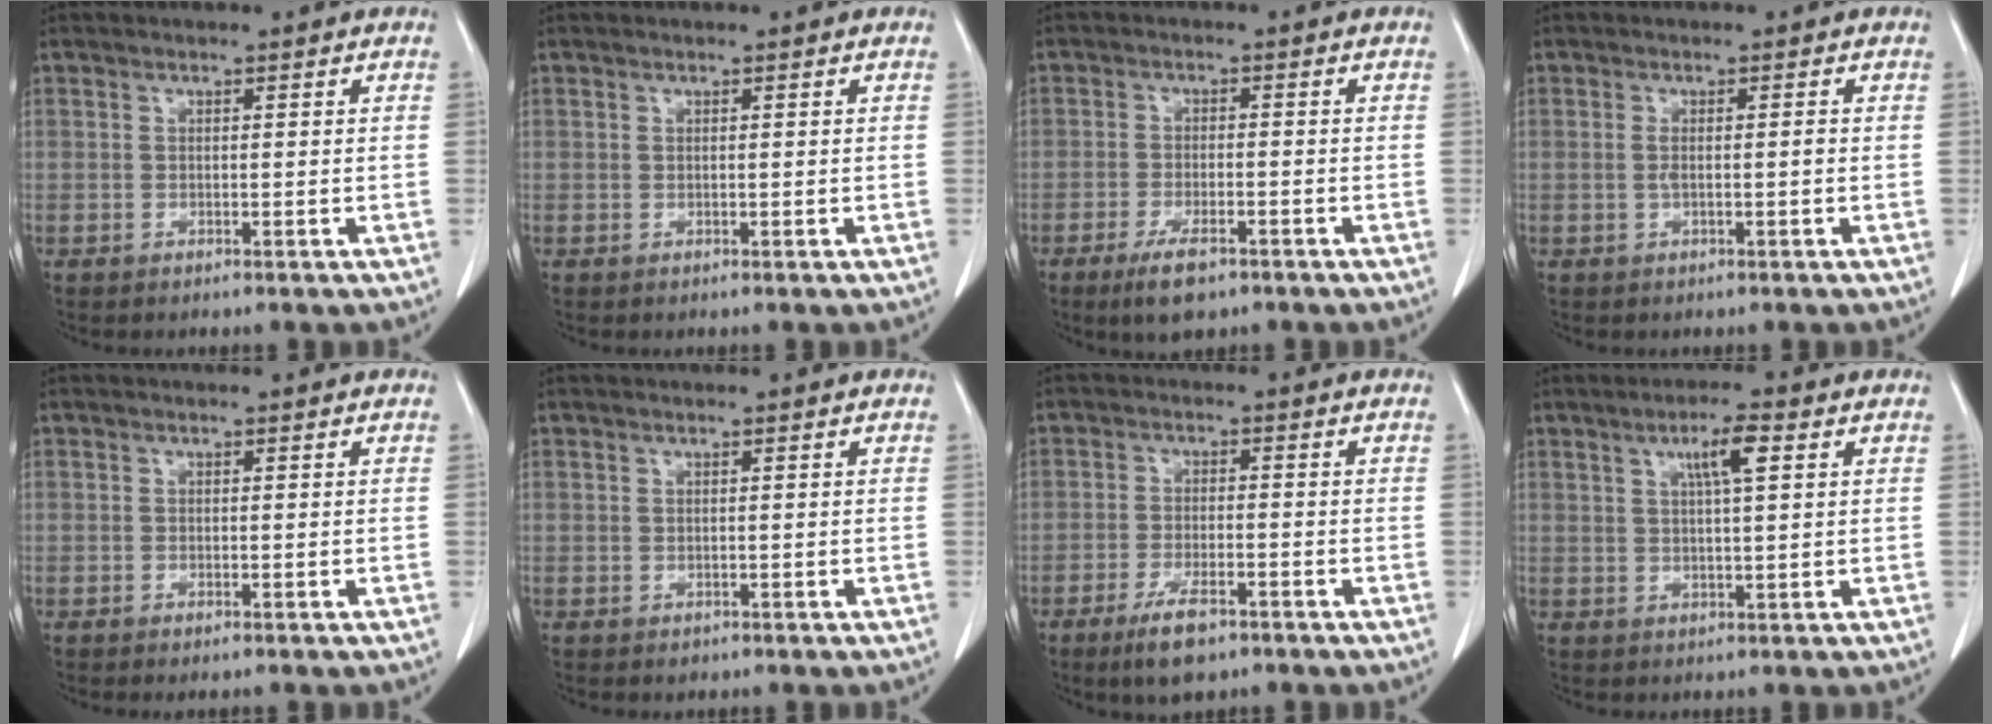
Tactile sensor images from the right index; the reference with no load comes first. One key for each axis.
{"total": 0.0}
{"total": 5.8, "fx": -3.8, "fy": 1.7, "fz": 4.0, "tx": -0.081, "ty": -0.010, "tz": -0.062}
{"total": 1.5, "fx": -0.3, "fy": 0.1, "fz": 1.5, "tx": -0.028, "ty": 0.000, "tz": -0.004}
{"total": 0.7, "fx": -0.5, "fy": 0.1, "fz": 0.4, "tx": -0.012, "ty": -0.003, "tz": -0.005}
{"total": 0.5, "fx": -0.3, "fy": 0.5, "fz": 0.1, "tx": -0.004, "ty": 0.003, "tz": -0.002}
{"total": 6.2, "fx": -4.1, "fy": 1.7, "fz": 4.3, "tx": -0.088, "ty": -0.009, "tz": -0.068}
{"total": 4.6, "fx": 1.8, "fy": 0.4, "fz": 4.2, "tx": -0.075, "ty": 0.005, "tz": 0.031}